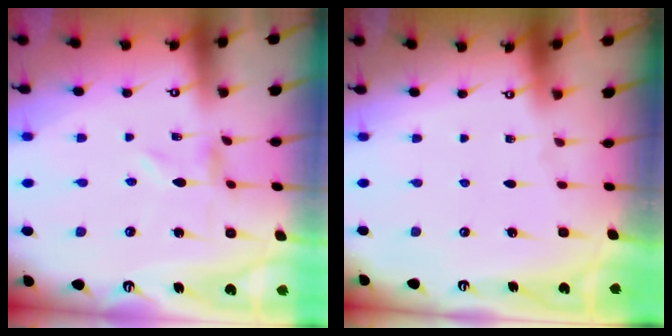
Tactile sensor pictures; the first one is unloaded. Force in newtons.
{"total": 0.0}